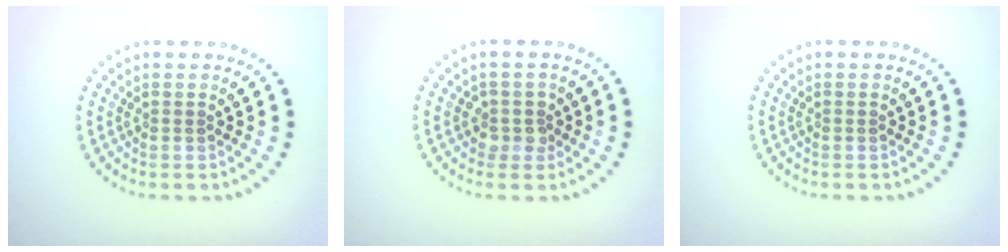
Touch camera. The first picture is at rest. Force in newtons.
{"total": 1.6, "press": 1.4, "slide": 0.6}
{"total": 0.0}